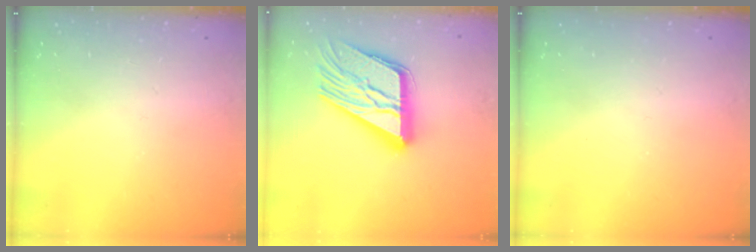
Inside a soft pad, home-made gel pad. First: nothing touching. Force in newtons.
{"total": 22.9, "press": 22.8, "slide": 2.3}
{"total": 0.0}